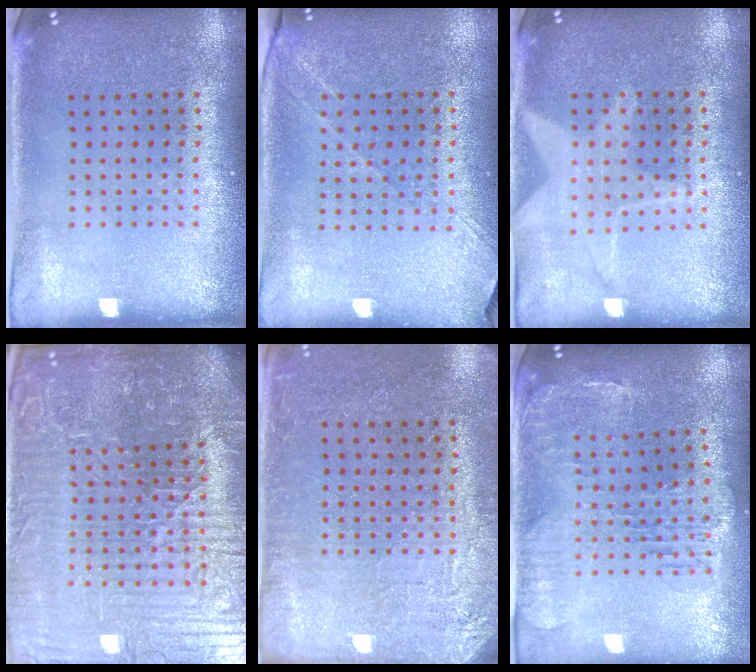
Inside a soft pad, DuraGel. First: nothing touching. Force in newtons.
{"total": 1.4, "press": 1.3, "slide": 0.6}
{"total": 1.2, "press": 1.2, "slide": 0.3}
{"total": 7.3, "press": 6.6, "slide": 3.1}
{"total": 2.9, "press": 2.7, "slide": 1.0}
{"total": 1.6, "press": 1.5, "slide": 0.5}